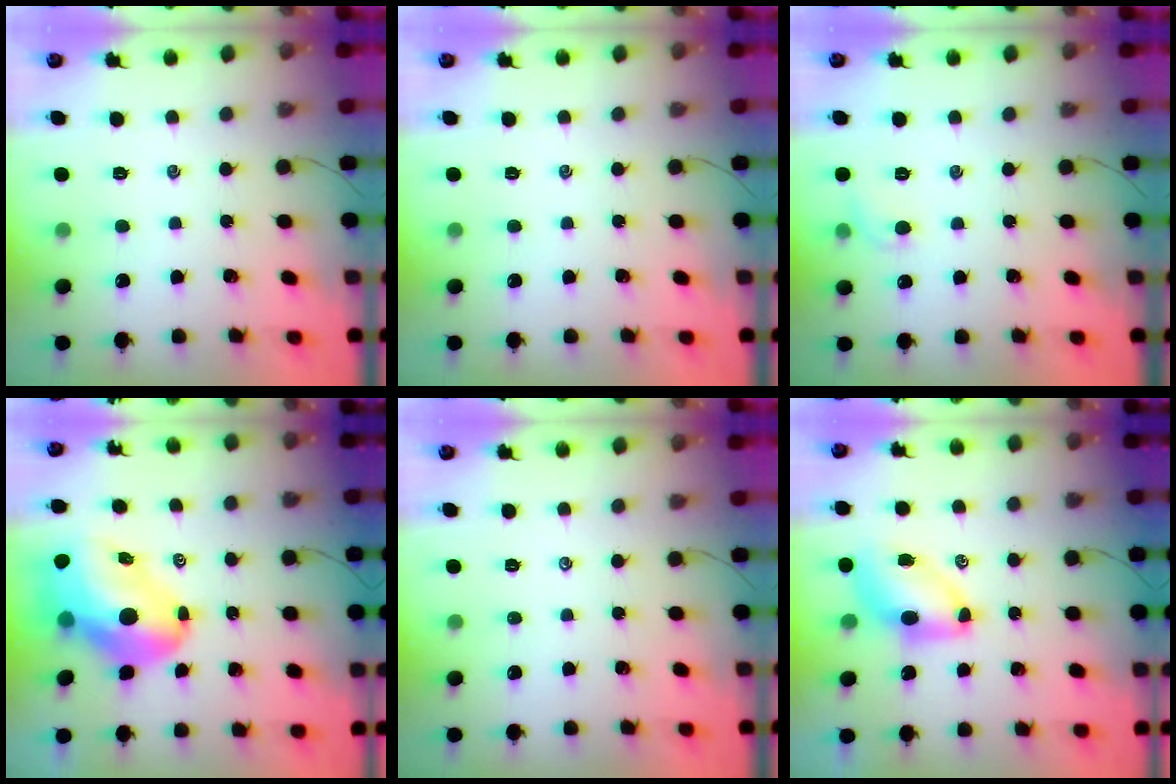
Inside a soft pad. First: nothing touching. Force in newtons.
{"total": 0.0}
{"total": 5.3, "press": 5.1, "slide": 1.5}
{"total": 15.4, "press": 14.7, "slide": 4.6}
{"total": 0.0}
{"total": 7.3, "press": 7.2, "slide": 1.3}